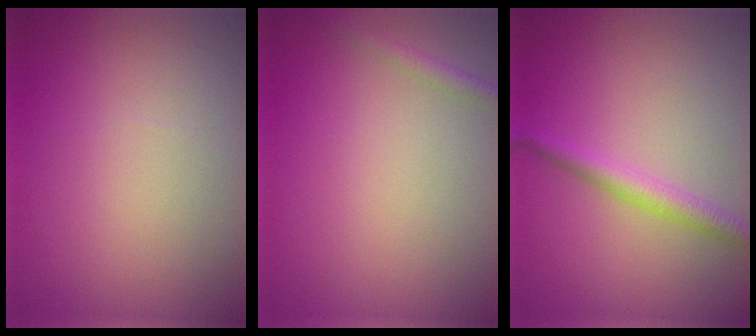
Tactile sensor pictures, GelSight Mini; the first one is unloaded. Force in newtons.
{"total": 1.3, "press": 1.2, "slide": 0.1}
{"total": 2.4, "press": 2.4, "slide": 0.1}